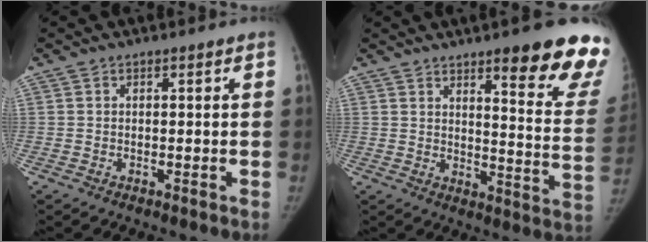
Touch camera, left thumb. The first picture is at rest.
{"total": 18.2, "force": [12.3, 2.8, 13.1], "torque": [-0.135, -0.077, 0.154]}